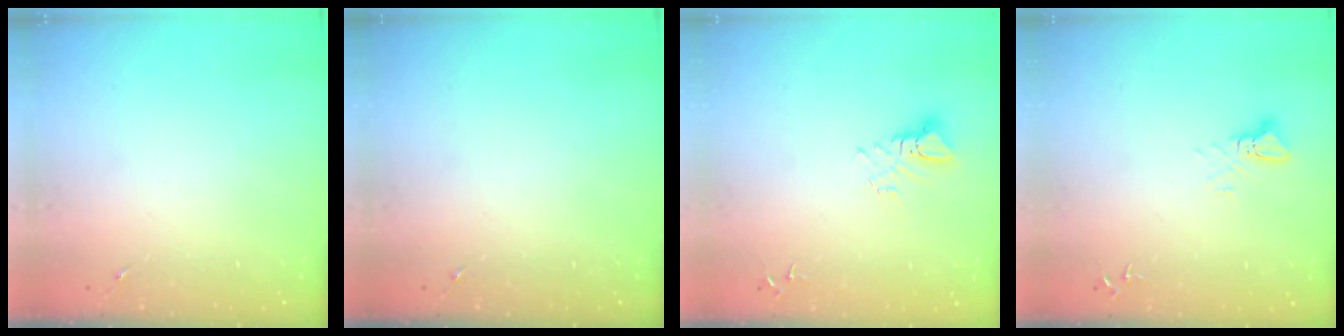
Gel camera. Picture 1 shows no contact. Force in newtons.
{"total": 0.0}
{"total": 5.6, "press": 5.6, "slide": 0.6}
{"total": 2.5, "press": 2.5, "slide": 0.1}